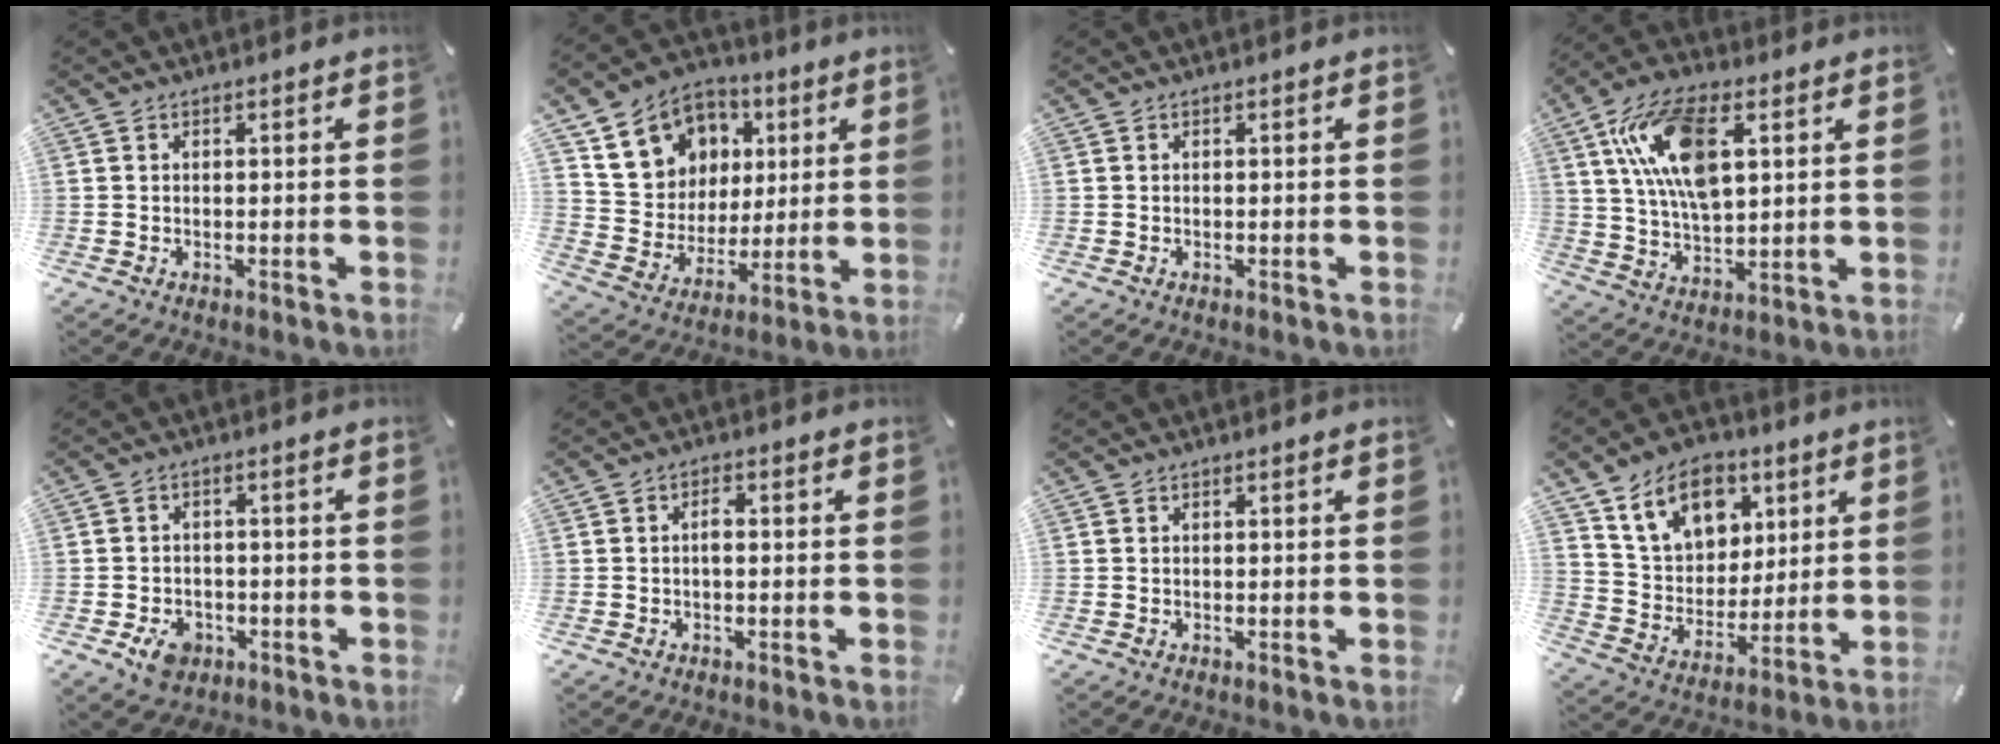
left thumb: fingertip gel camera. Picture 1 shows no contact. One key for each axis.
{"total": 14.7, "fx": 5.2, "fy": 13.1, "fz": 4.1, "tx": -0.075, "ty": -0.017, "tz": 0.108}
{"total": 0.0}
{"total": 15.6, "fx": 5.8, "fy": 8.3, "fz": 11.8, "tx": -0.256, "ty": 0.000, "tz": 0.101}
{"total": 5.7, "fx": -2.6, "fy": 4.3, "fz": 2.7, "tx": -0.051, "ty": 0.007, "tz": -0.049}
{"total": 2.0, "fx": -0.2, "fy": 0.9, "fz": 1.8, "tx": -0.037, "ty": 0.006, "tz": -0.007}
{"total": 0.0}
{"total": 14.7, "fx": 7.6, "fy": 11.0, "fz": 6.0, "tx": -0.110, "ty": -0.026, "tz": 0.149}